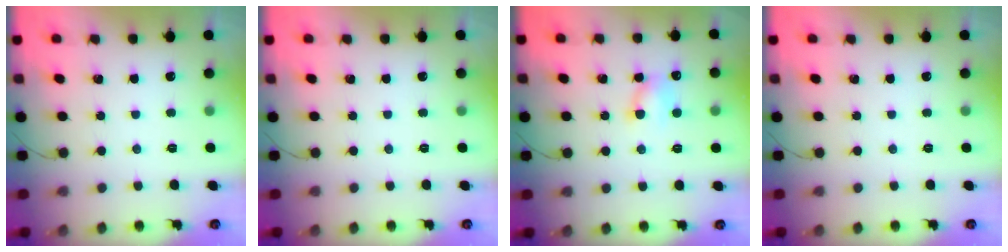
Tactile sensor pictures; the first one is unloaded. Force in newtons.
{"total": 0.0}
{"total": 5.4, "press": 5.3, "slide": 0.9}
{"total": 0.0}